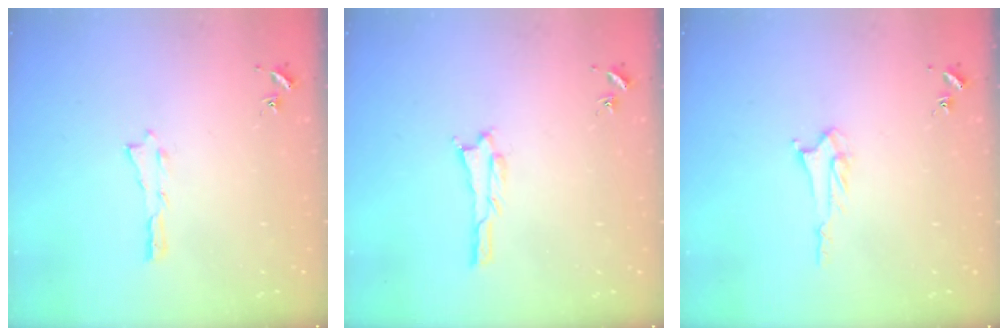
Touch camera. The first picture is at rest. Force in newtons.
{"total": 1.1, "press": 1.1, "slide": 0.1}
{"total": 2.6, "press": 2.6, "slide": 0.3}